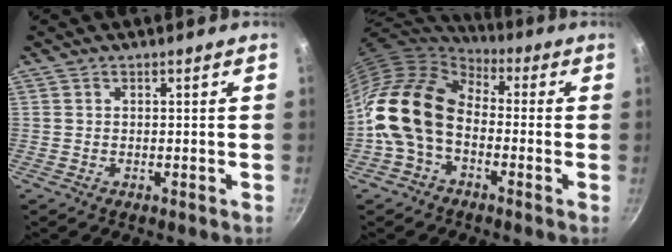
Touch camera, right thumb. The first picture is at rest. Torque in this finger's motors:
{"motor_torque": [1.92, 3.09, 2.03, -0.74, 0.27]}